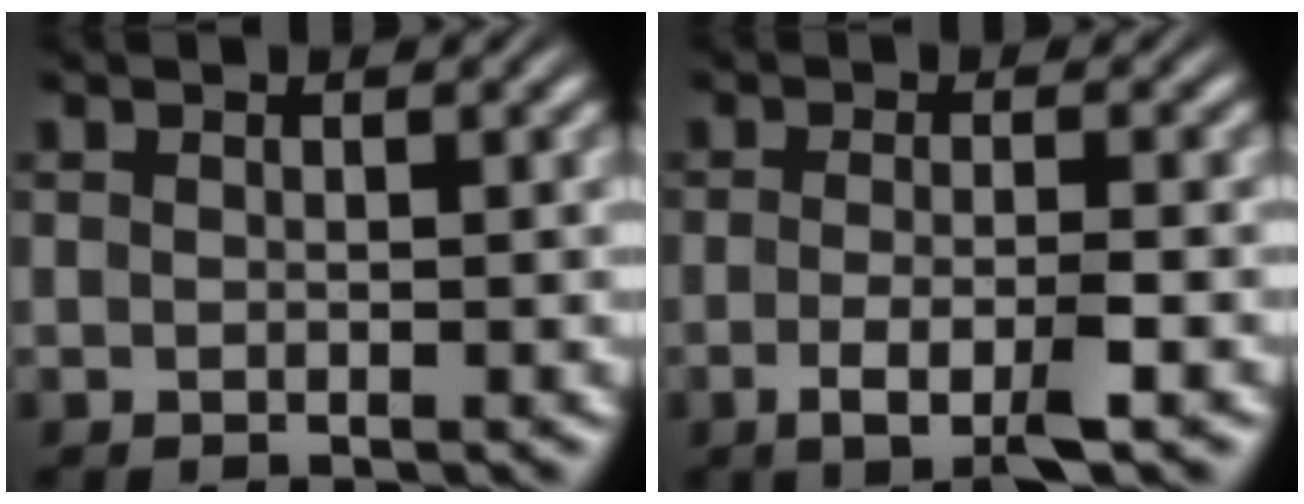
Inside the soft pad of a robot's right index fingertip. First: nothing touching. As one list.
[{"total": 3.5, "force": [-1.7, 0.5, 3.1], "torque": [-0.054, -0.013, -0.026]}]